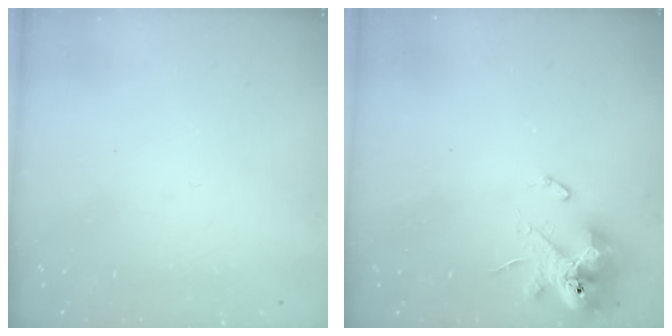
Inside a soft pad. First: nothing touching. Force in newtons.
{"total": 12.1, "press": 12.0, "slide": 1.5}